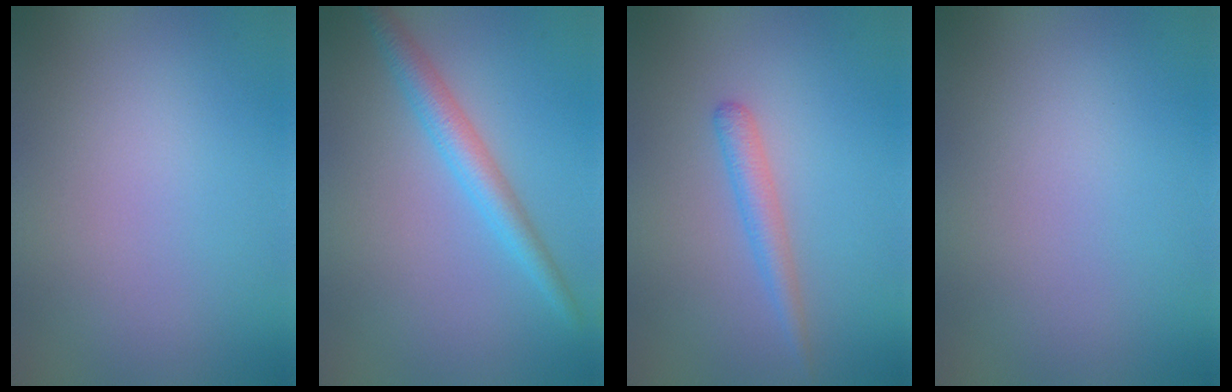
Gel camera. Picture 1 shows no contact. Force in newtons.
{"total": 2.9, "press": 2.9, "slide": 0.1}
{"total": 1.9, "press": 1.9, "slide": 0.0}
{"total": 0.0}